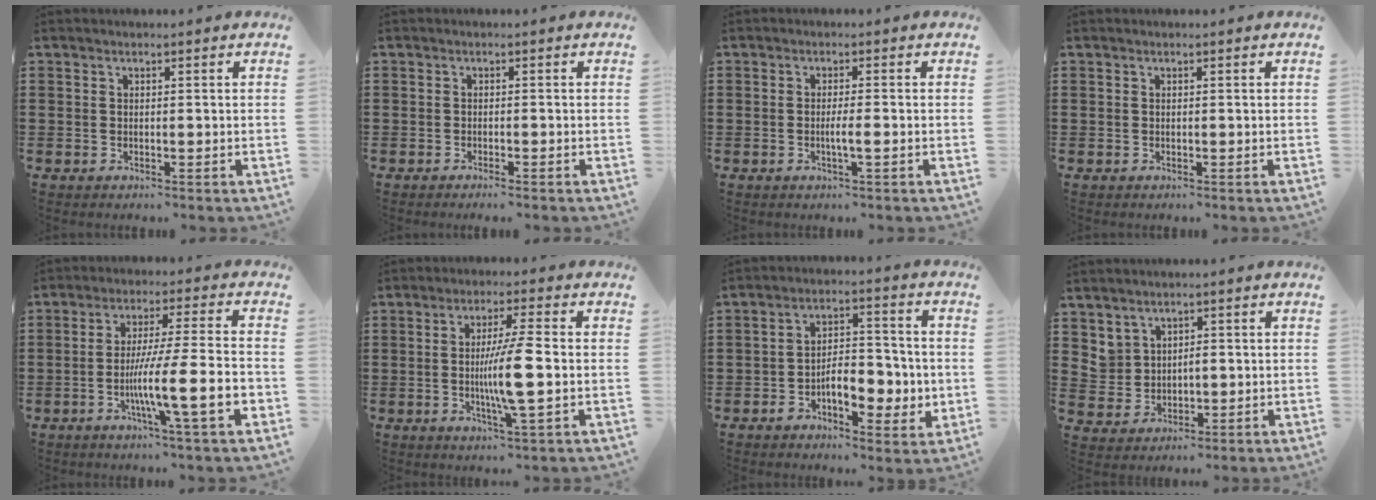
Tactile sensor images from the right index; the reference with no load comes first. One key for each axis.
{"total": 0.8, "fx": -0.7, "fy": -0.2, "fz": 0.3, "tx": -0.008, "ty": -0.004, "tz": -0.012}
{"total": 2.3, "fx": -0.7, "fy": 0.0, "fz": 2.2, "tx": -0.044, "ty": -0.005, "tz": -0.017}
{"total": 0.0}
{"total": 12.9, "fx": -4.0, "fy": 1.3, "fz": 12.1, "tx": -0.212, "ty": -0.013, "tz": -0.075}
{"total": 8.8, "fx": -0.8, "fy": 0.4, "fz": 8.8, "tx": -0.165, "ty": -0.011, "tz": -0.022}
{"total": 7.3, "fx": -2.4, "fy": 4.1, "fz": 5.5, "tx": -0.074, "ty": 0.006, "tz": -0.048}
{"total": 3.2, "fx": 1.6, "fy": 2.6, "fz": 0.9, "tx": -0.033, "ty": 0.007, "tz": 0.031}